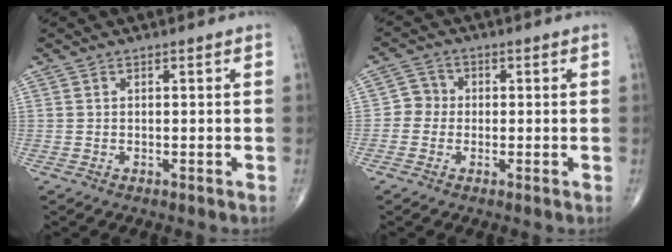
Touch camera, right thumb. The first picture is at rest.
{"total": 3.4, "force": [-0.5, 3.2, 0.9], "torque": [0.006, 0.010, -0.020]}